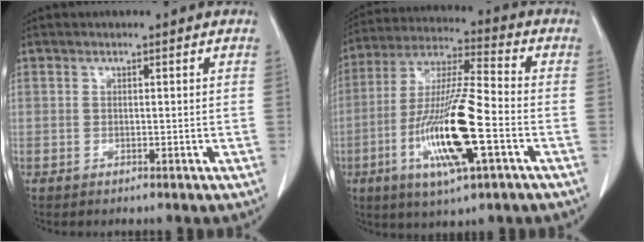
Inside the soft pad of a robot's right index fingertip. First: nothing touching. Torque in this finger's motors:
{"motor_torque": [2.14, 0.00, 1.04, 0.20]}